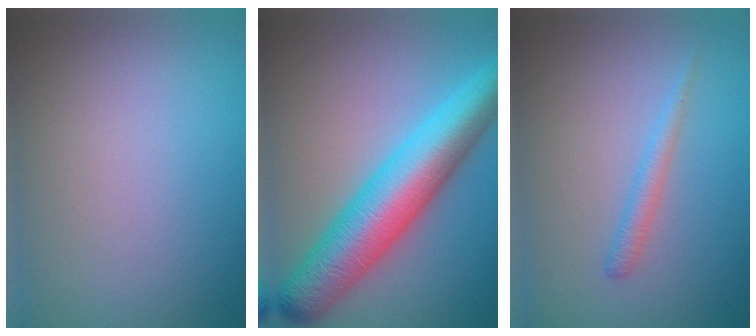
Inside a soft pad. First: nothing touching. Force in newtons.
{"total": 9.5, "press": 9.5, "slide": 0.1}
{"total": 1.4, "press": 1.4, "slide": 0.1}